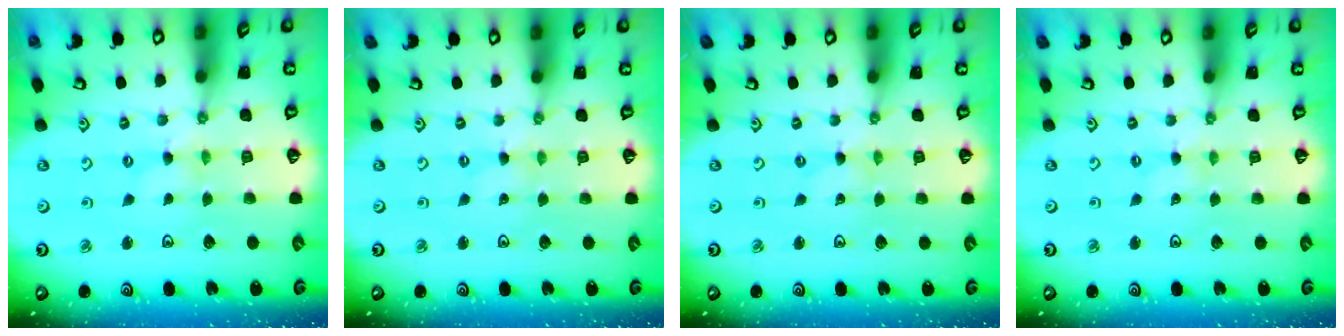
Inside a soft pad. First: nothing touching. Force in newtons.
{"total": 0.0}
{"total": 0.0}
{"total": 0.0}